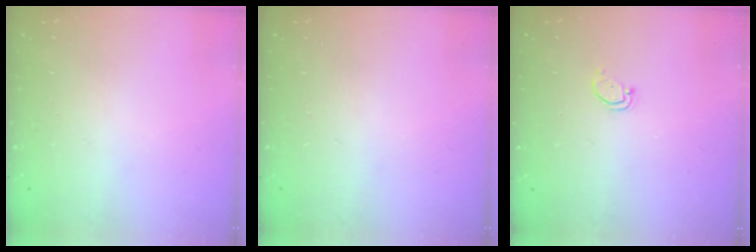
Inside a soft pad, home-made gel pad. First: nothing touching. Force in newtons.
{"total": 0.0}
{"total": 1.8, "press": 1.8, "slide": 0.1}